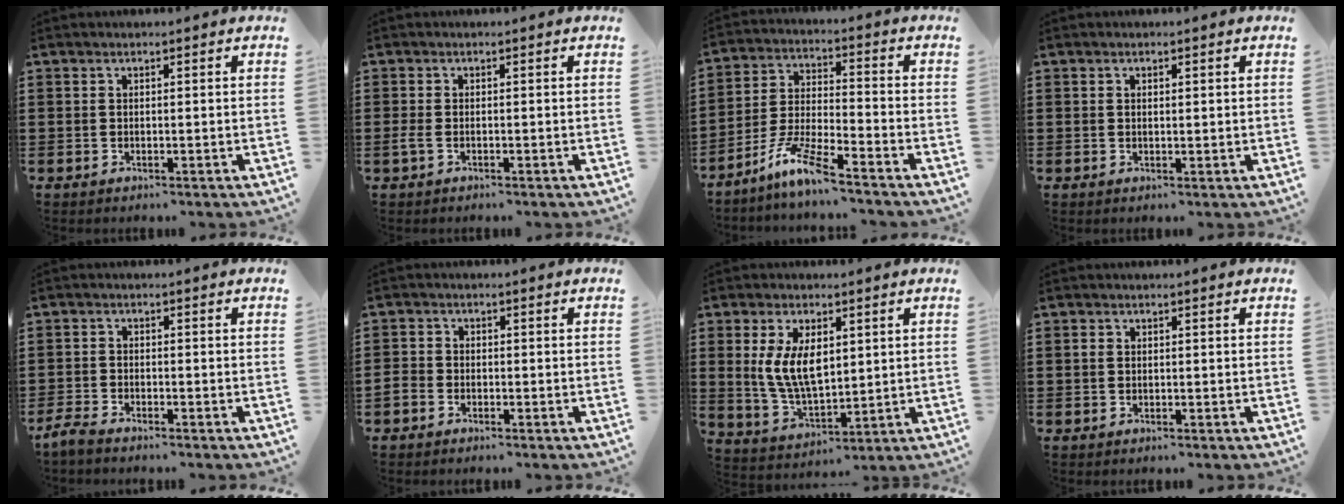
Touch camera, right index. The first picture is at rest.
{"total": 1.2, "force": [-0.7, 0.4, 0.9], "torque": [-0.027, -0.006, -0.015]}
{"total": 8.3, "force": [-6.5, 0.5, 5.2], "torque": [-0.123, -0.010, -0.131]}
{"total": 0.6, "force": [0.3, 0.3, 0.5], "torque": [-0.009, 0.001, 0.006]}
{"total": 2.3, "force": [-2.3, 0.1, 0.4], "torque": [-0.024, -0.002, -0.051]}
{"total": 2.0, "force": [-1.5, 1.2, 0.5], "torque": [-0.020, 0.002, -0.033]}
{"total": 8.3, "force": [1.7, 4.5, 6.8], "torque": [-0.151, 0.008, 0.029]}
{"total": 0.8, "force": [-0.2, 0.6, 0.4], "torque": [-0.016, 0.001, -0.007]}